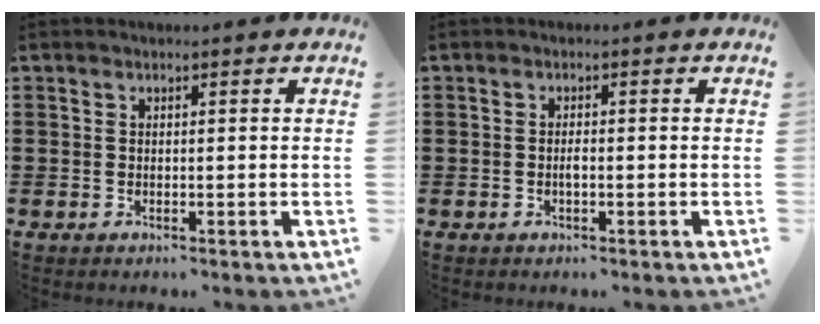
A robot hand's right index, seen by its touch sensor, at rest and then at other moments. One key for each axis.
{"total": 1.1, "fx": -0.3, "fy": 0.2, "fz": 1.0, "tx": -0.020, "ty": -0.001, "tz": -0.006}